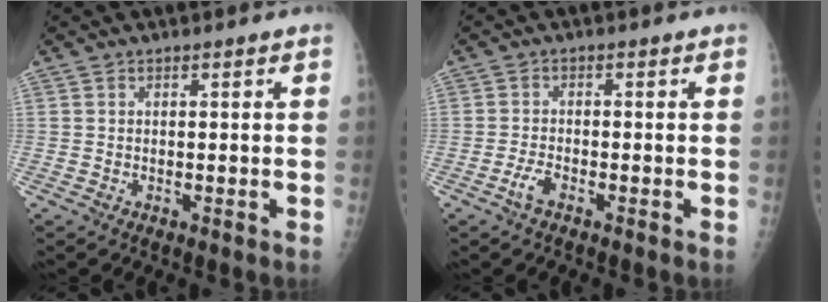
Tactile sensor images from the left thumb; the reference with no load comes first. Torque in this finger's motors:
{"motor_torque": [-0.17, 0.14, 0.18, 0.06, 0.01]}